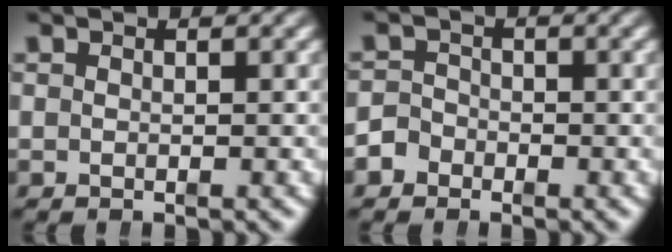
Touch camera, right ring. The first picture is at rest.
{"total": 2.4, "force": [-1.4, 1.9, 0.3], "torque": [-0.010, -0.007, -0.029]}